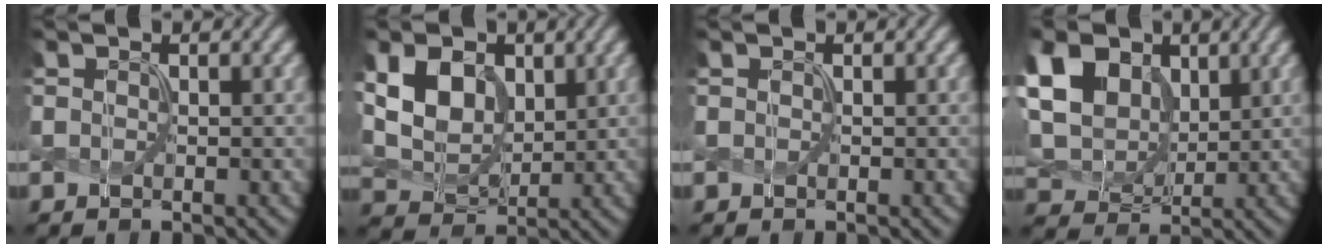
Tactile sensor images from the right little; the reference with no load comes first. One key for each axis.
{"total": 6.3, "fx": 2.0, "fy": 4.4, "fz": 4.0, "tx": -0.089, "ty": -0.002, "tz": 0.037}
{"total": 0.0}
{"total": 9.7, "fx": 3.6, "fy": 7.2, "fz": 5.5, "tx": -0.149, "ty": 0.026, "tz": 0.059}